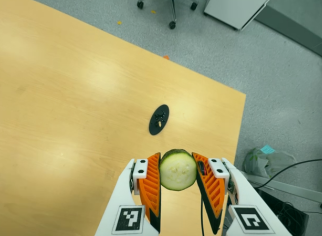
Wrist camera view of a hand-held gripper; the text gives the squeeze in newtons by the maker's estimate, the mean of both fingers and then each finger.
{"total": 10.4, "left": 9.2, "right": 11.7}